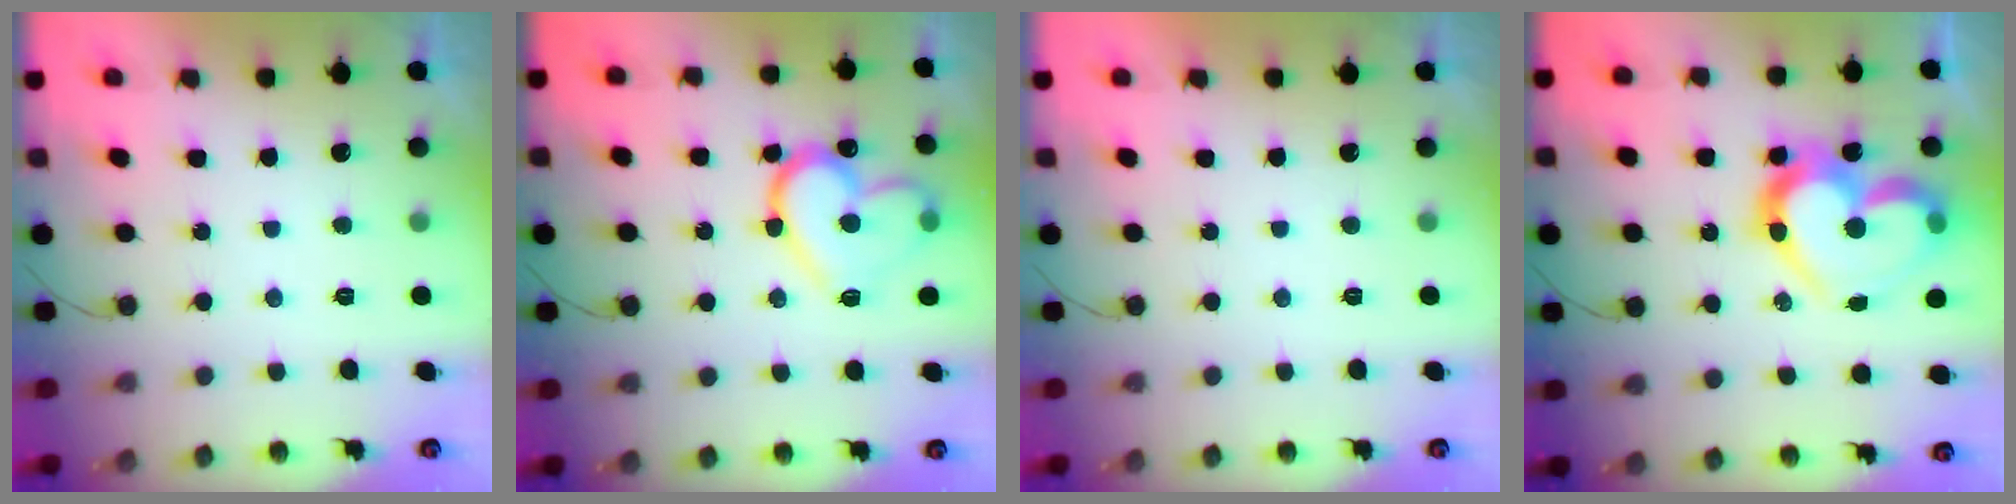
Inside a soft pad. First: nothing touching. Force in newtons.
{"total": 17.4, "press": 17.3, "slide": 1.9}
{"total": 1.7, "press": 1.7, "slide": 0.1}
{"total": 19.2, "press": 19.1, "slide": 2.1}